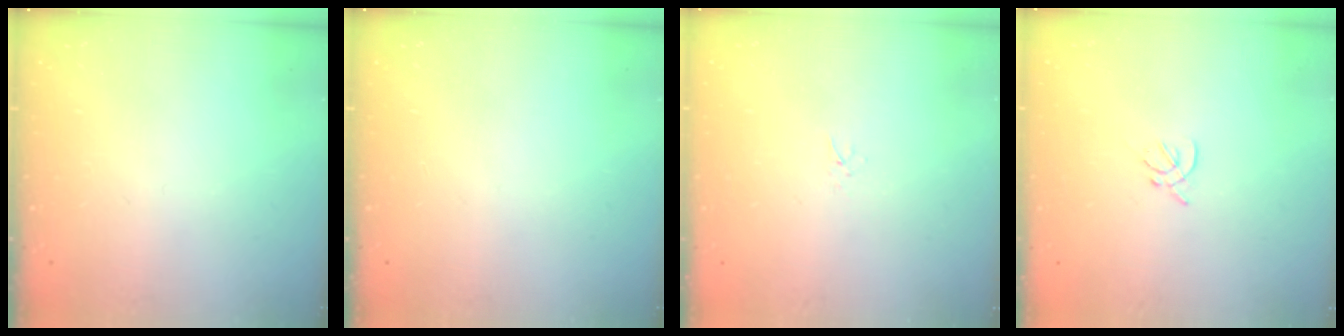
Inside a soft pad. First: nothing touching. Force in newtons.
{"total": 0.0}
{"total": 1.6, "press": 1.6, "slide": 0.2}
{"total": 2.2, "press": 2.1, "slide": 0.6}